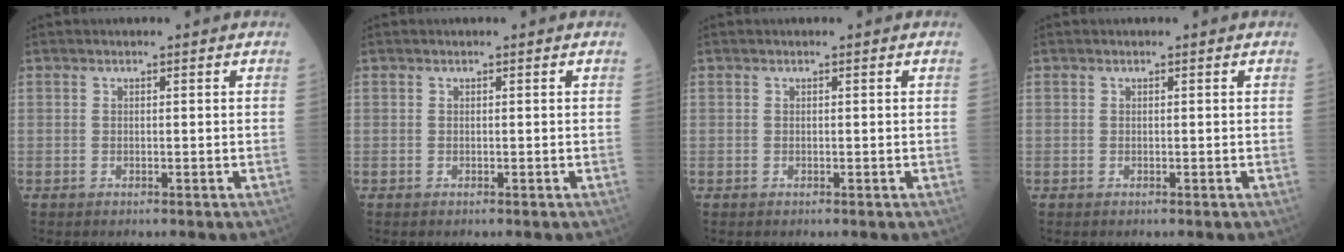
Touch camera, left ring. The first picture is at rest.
{"total": 0.0}
{"total": 0.0}
{"total": 0.0}